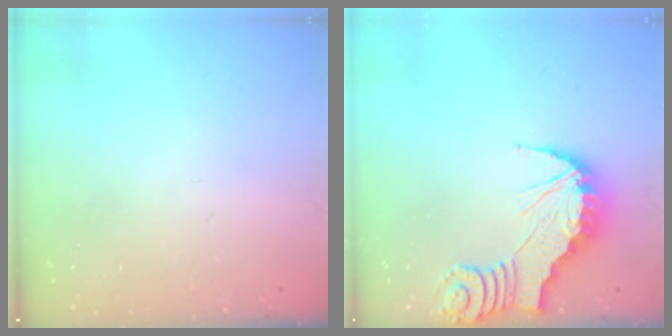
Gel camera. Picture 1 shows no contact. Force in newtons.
{"total": 2.2, "press": 2.2, "slide": 0.2}